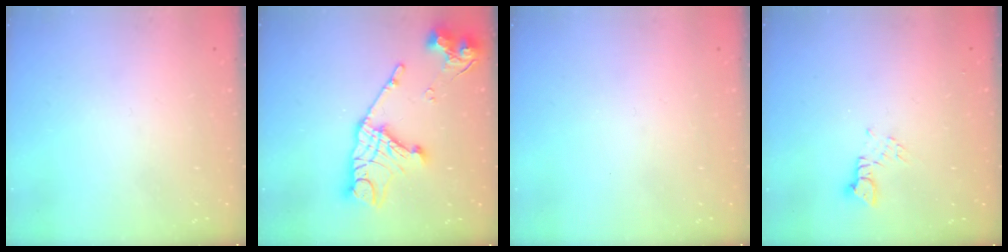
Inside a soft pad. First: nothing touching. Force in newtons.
{"total": 18.2, "press": 18.1, "slide": 1.7}
{"total": 0.0}
{"total": 2.3, "press": 2.3, "slide": 0.2}